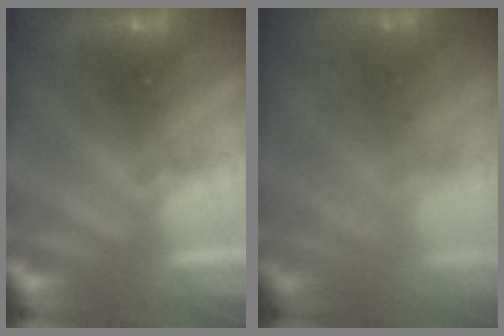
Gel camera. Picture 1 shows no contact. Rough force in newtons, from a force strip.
{"total": 10.0}